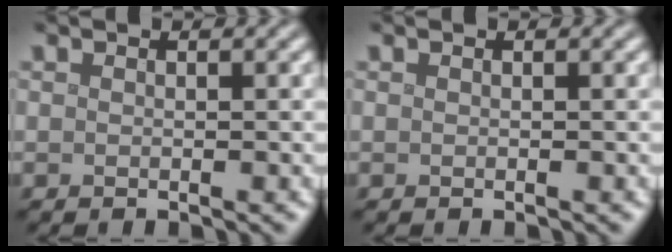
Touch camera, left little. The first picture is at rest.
{"total": 0.0}